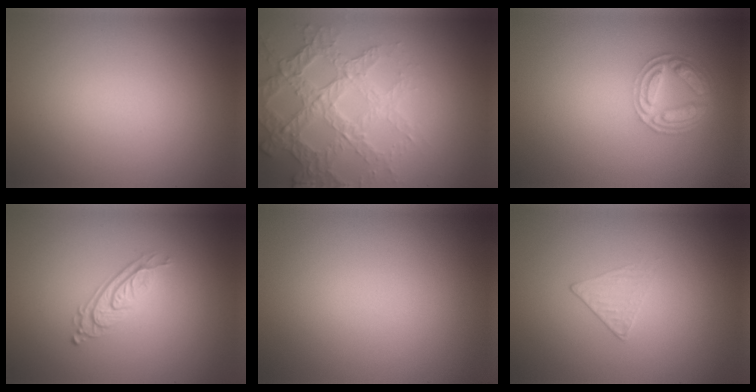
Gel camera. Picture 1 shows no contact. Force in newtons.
{"total": 5.8, "press": 4.9, "slide": 3.1}
{"total": 4.5, "press": 4.0, "slide": 2.1}
{"total": 2.9, "press": 1.9, "slide": 2.2}
{"total": 0.0}
{"total": 1.1, "press": 0.5, "slide": 1.0}